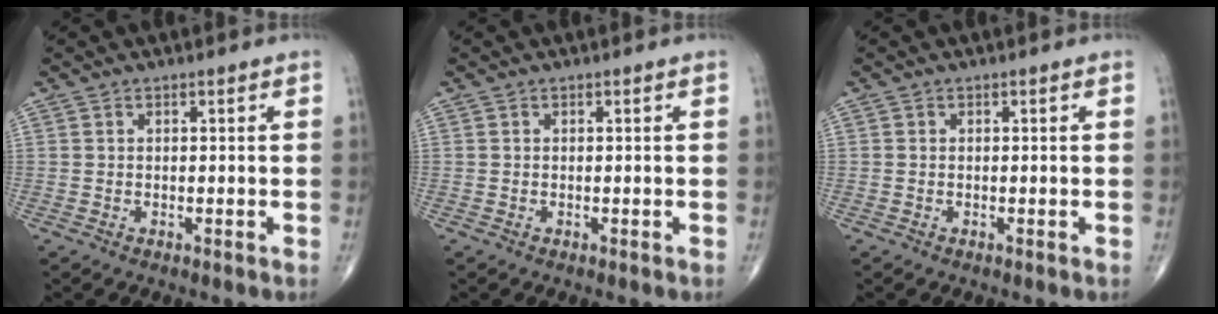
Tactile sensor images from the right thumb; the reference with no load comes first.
{"total": 0.0}
{"total": 0.0}